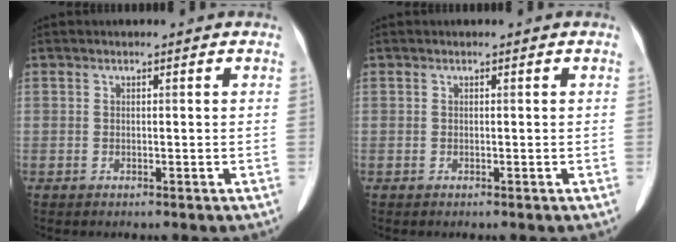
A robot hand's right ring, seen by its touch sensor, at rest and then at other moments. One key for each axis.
{"total": 0.0}